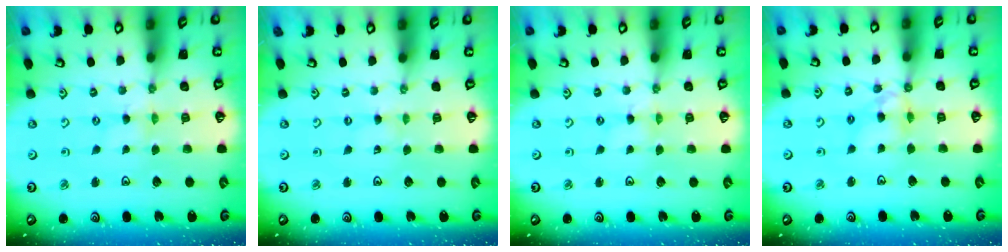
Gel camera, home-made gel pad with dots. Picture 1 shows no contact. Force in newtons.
{"total": 0.0}
{"total": 0.0}
{"total": 9.8, "press": 9.8, "slide": 0.8}